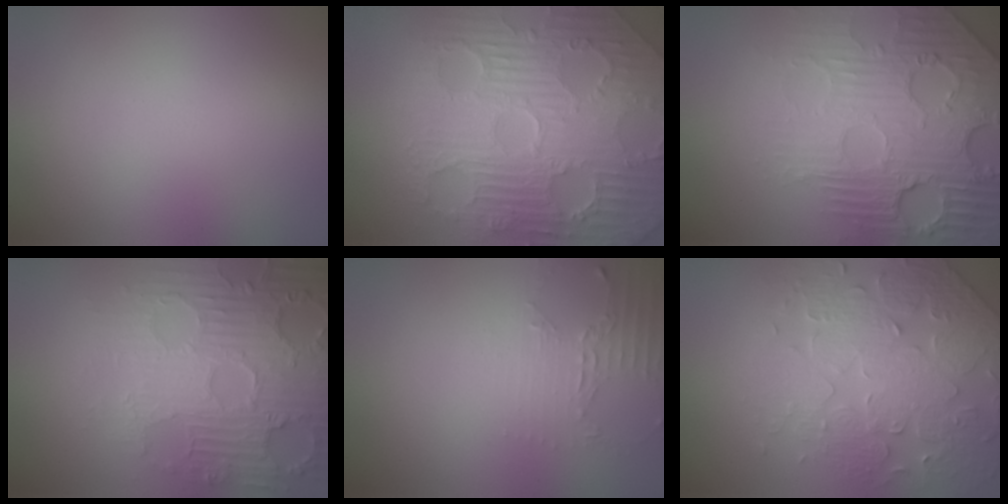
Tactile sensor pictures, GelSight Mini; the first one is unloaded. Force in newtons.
{"total": 11.5, "press": 7.5, "slide": 8.8}
{"total": 8.4, "press": 5.9, "slide": 5.9}
{"total": 6.2, "press": 5.5, "slide": 2.8}
{"total": 2.1, "press": 1.5, "slide": 1.5}
{"total": 5.1, "press": 4.9, "slide": 1.3}